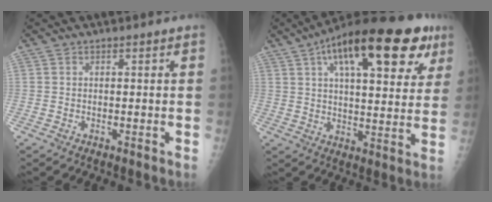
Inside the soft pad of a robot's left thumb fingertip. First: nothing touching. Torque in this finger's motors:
{"motor_torque": [0.40, 1.11, 1.68, -1.08, 0.26]}